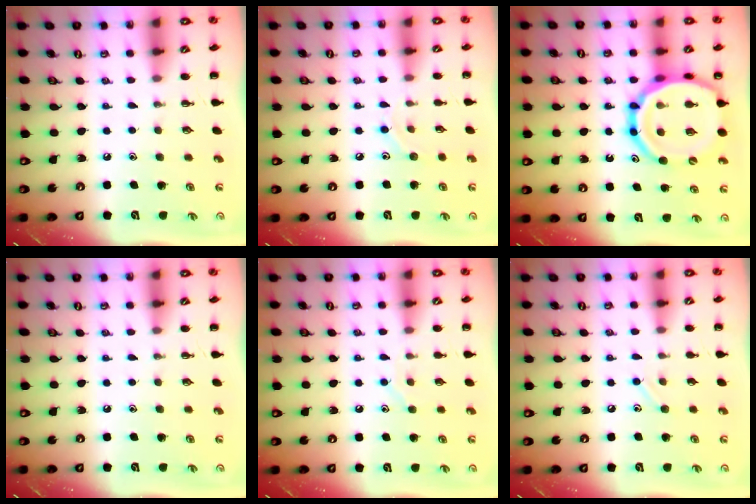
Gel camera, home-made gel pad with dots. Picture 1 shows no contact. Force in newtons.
{"total": 6.3, "press": 6.0, "slide": 1.7}
{"total": 22.2, "press": 21.9, "slide": 4.0}
{"total": 0.0}
{"total": 6.3, "press": 6.2, "slide": 1.1}
{"total": 5.9, "press": 5.6, "slide": 2.0}